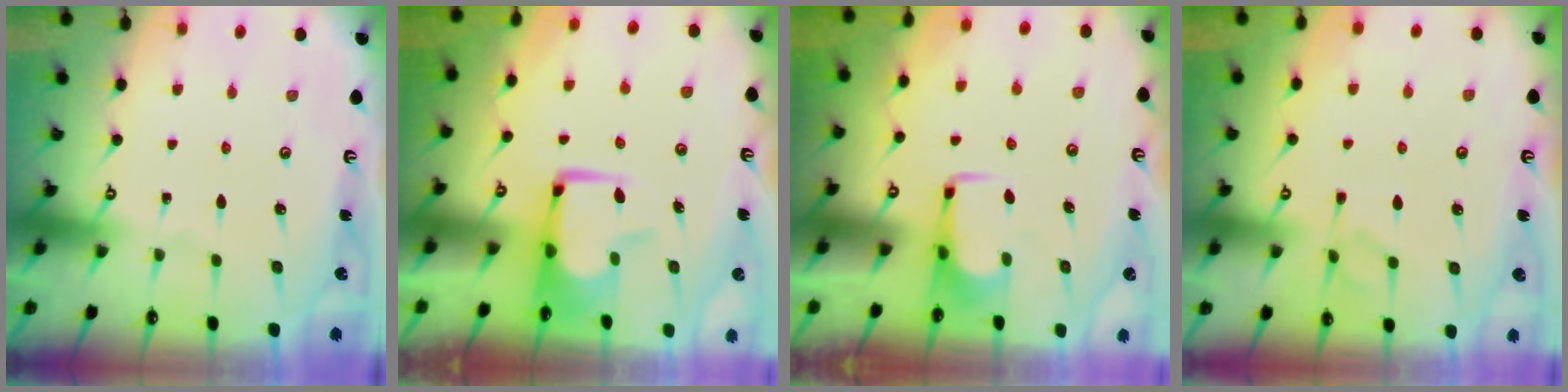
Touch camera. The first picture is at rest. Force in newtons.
{"total": 0.8, "press": 0.0, "slide": 0.8}
{"total": 1.7, "press": 1.7, "slide": 0.4}
{"total": 2.4, "press": 2.1, "slide": 1.2}